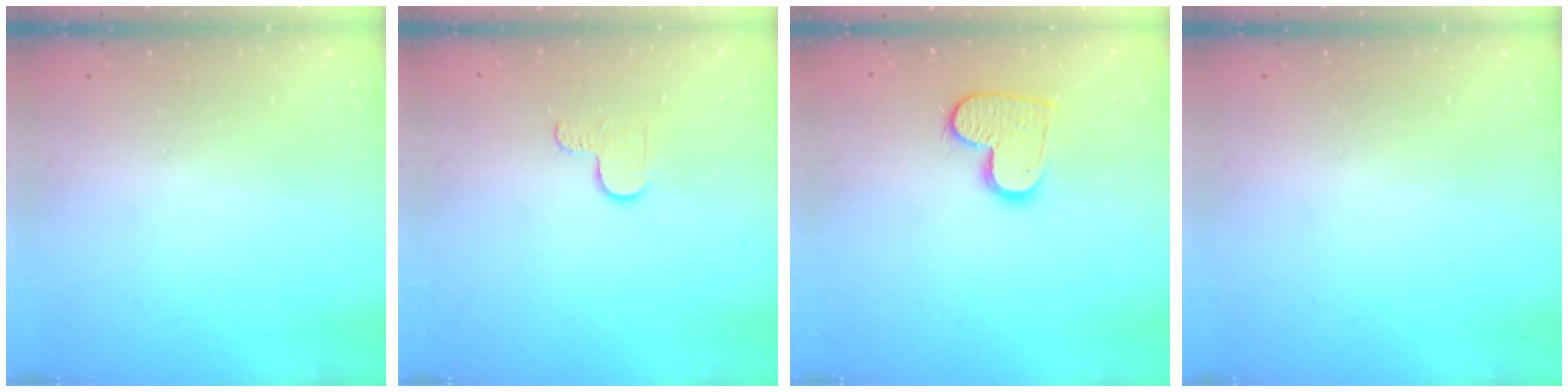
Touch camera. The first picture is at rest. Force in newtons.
{"total": 2.9, "press": 2.9, "slide": 0.3}
{"total": 12.0, "press": 11.9, "slide": 0.8}
{"total": 0.0}